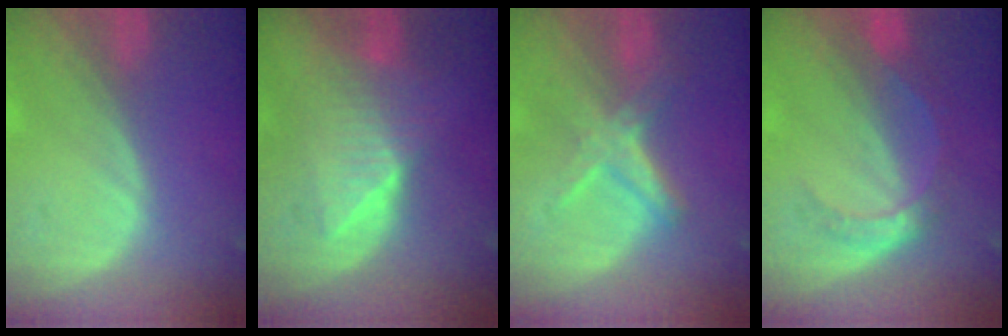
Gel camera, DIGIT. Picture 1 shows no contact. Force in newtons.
{"total": 6.5, "press": 6.5, "slide": 0.6}
{"total": 5.8, "press": 5.4, "slide": 2.1}
{"total": 5.4, "press": 4.8, "slide": 2.4}